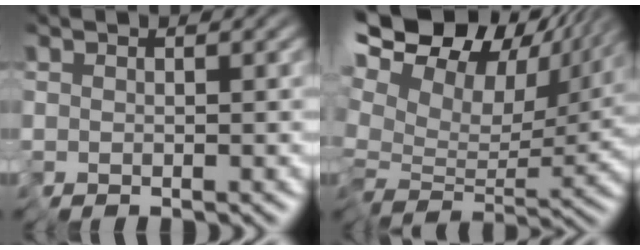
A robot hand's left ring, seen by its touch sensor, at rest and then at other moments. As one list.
[{"total": 14.0, "force": [8.0, 8.0, 8.3], "torque": [-0.178, 0.044, 0.140]}]